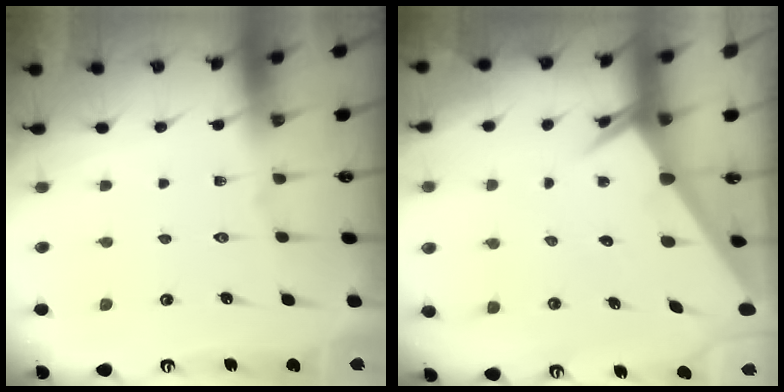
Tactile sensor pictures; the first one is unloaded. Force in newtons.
{"total": 2.6, "press": 2.6, "slide": 0.1}